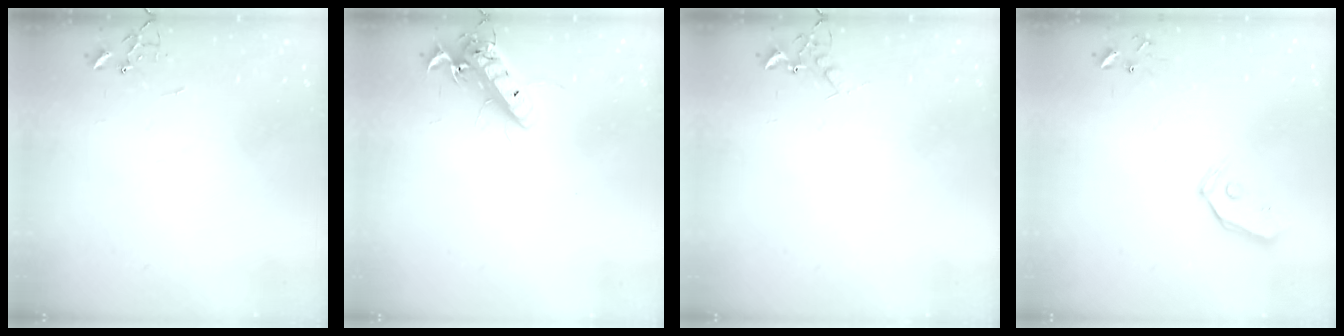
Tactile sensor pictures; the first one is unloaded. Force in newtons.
{"total": 14.8, "press": 14.5, "slide": 2.8}
{"total": 5.8, "press": 5.7, "slide": 0.6}
{"total": 6.9, "press": 6.9, "slide": 0.7}